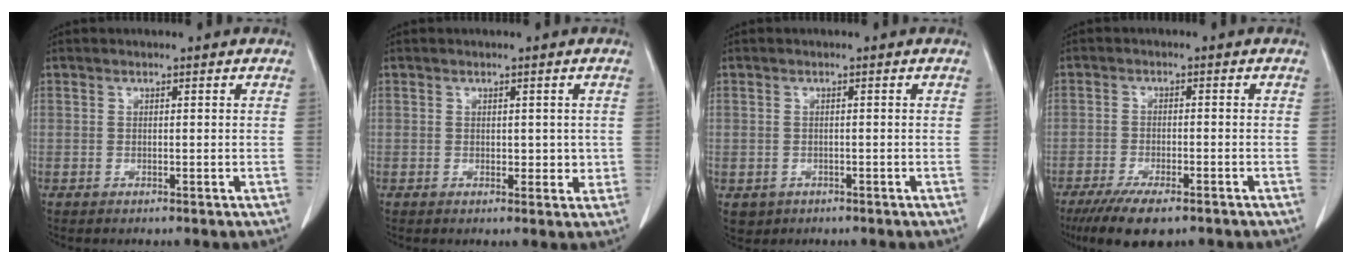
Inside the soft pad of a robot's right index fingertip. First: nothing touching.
{"total": 2.6, "force": [0.2, 1.7, 1.9], "torque": [-0.017, -0.003, 0.006]}
{"total": 2.6, "force": [-1.1, 2.3, 0.3], "torque": [-0.004, 0.003, -0.011]}
{"total": 8.5, "force": [-6.1, 2.4, 5.4], "torque": [-0.085, -0.015, -0.097]}